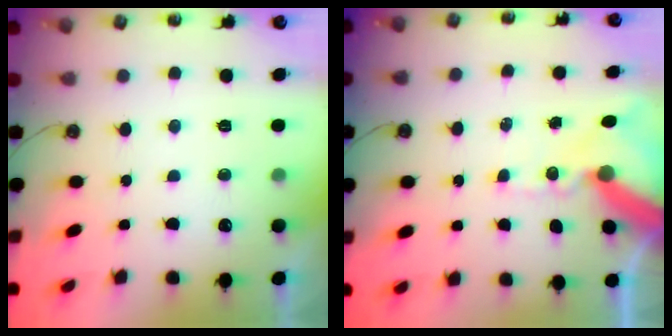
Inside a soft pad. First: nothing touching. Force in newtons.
{"total": 12.0, "press": 11.8, "slide": 1.8}